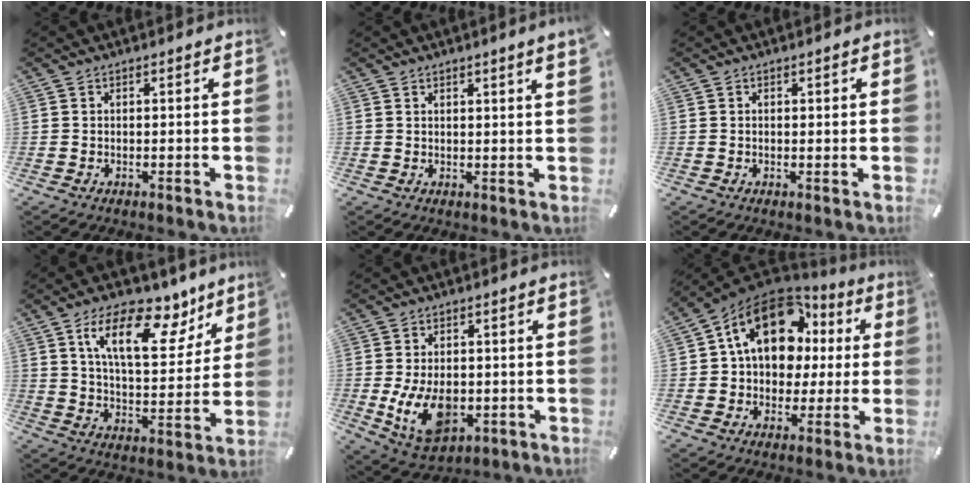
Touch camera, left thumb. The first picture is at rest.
{"total": 1.7, "force": [1.4, -0.1, 1.1], "torque": [-0.022, 0.000, 0.024]}
{"total": 0.7, "force": [0.1, 0.2, 0.7], "torque": [-0.013, 0.001, 0.001]}
{"total": 18.4, "force": [10.7, 8.5, 12.3], "torque": [-0.195, -0.044, 0.177]}
{"total": 11.4, "force": [-1.6, 7.7, 8.3], "torque": [-0.164, -0.002, -0.023]}
{"total": 17.6, "force": [5.9, 13.0, 10.2], "torque": [-0.176, -0.024, 0.106]}